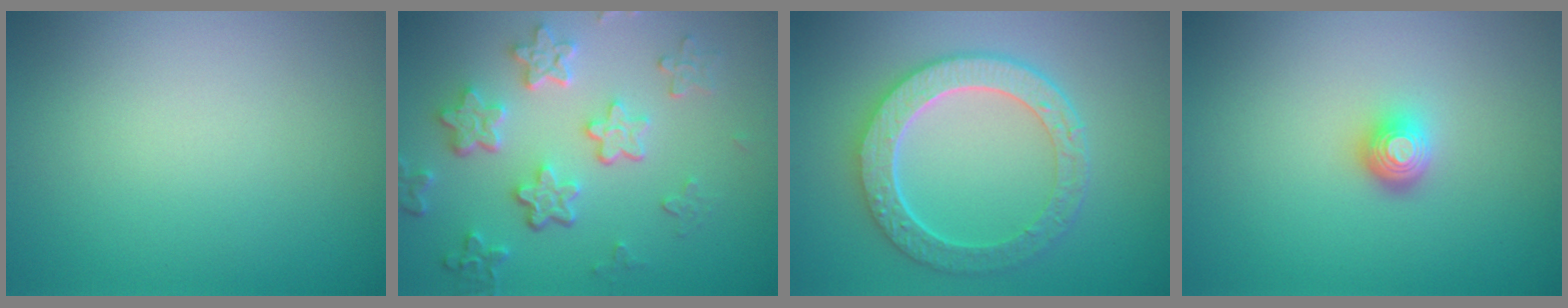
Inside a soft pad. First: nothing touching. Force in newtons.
{"total": 5.5, "press": 4.2, "slide": 3.6}
{"total": 5.8, "press": 4.9, "slide": 3.1}
{"total": 2.1, "press": 1.5, "slide": 1.5}